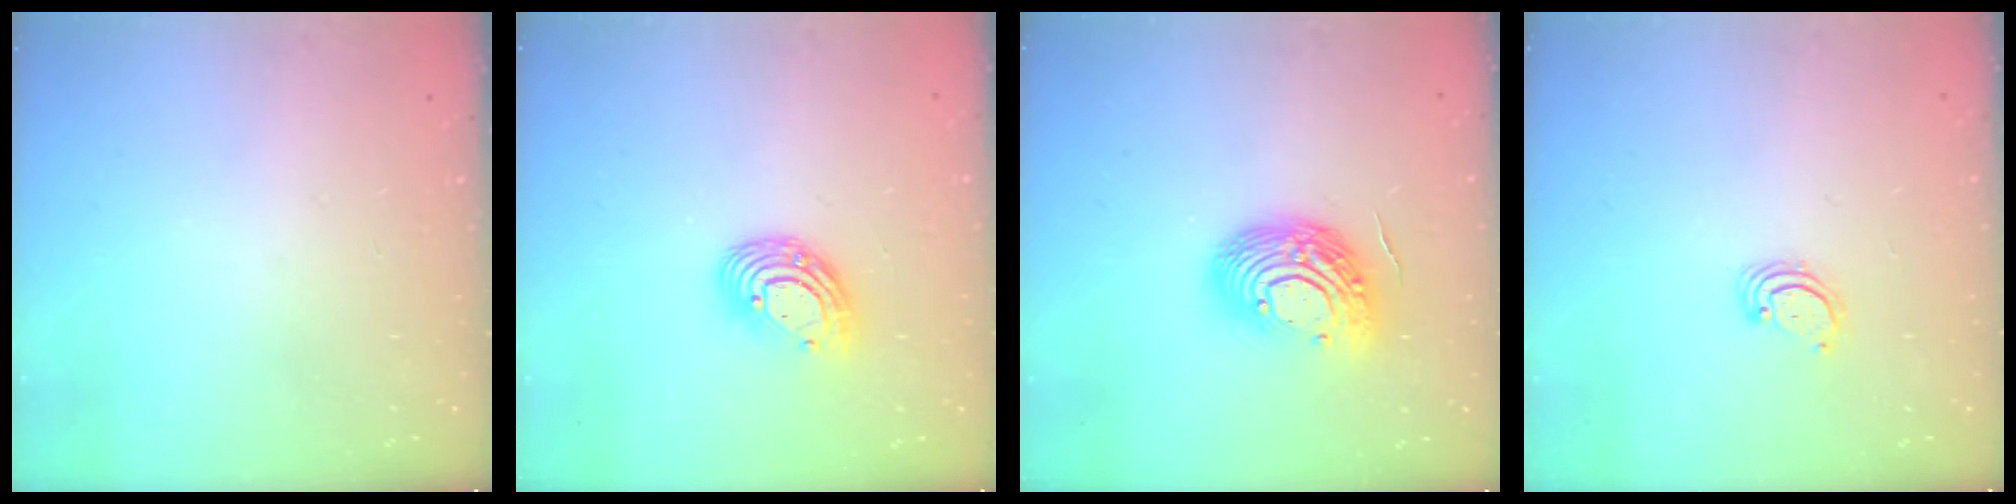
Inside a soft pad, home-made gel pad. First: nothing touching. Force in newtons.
{"total": 10.5, "press": 10.4, "slide": 1.1}
{"total": 14.4, "press": 14.3, "slide": 1.4}
{"total": 2.8, "press": 2.8, "slide": 0.2}